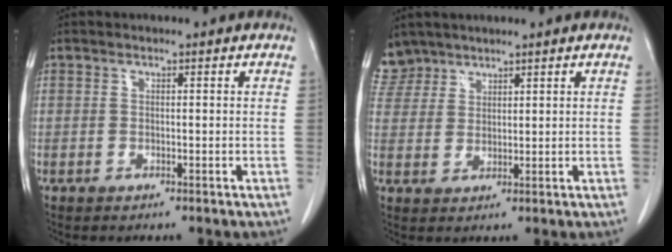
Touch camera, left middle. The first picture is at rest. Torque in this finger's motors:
{"motor_torque": [1.08, -1.07, 0.03, -0.07]}